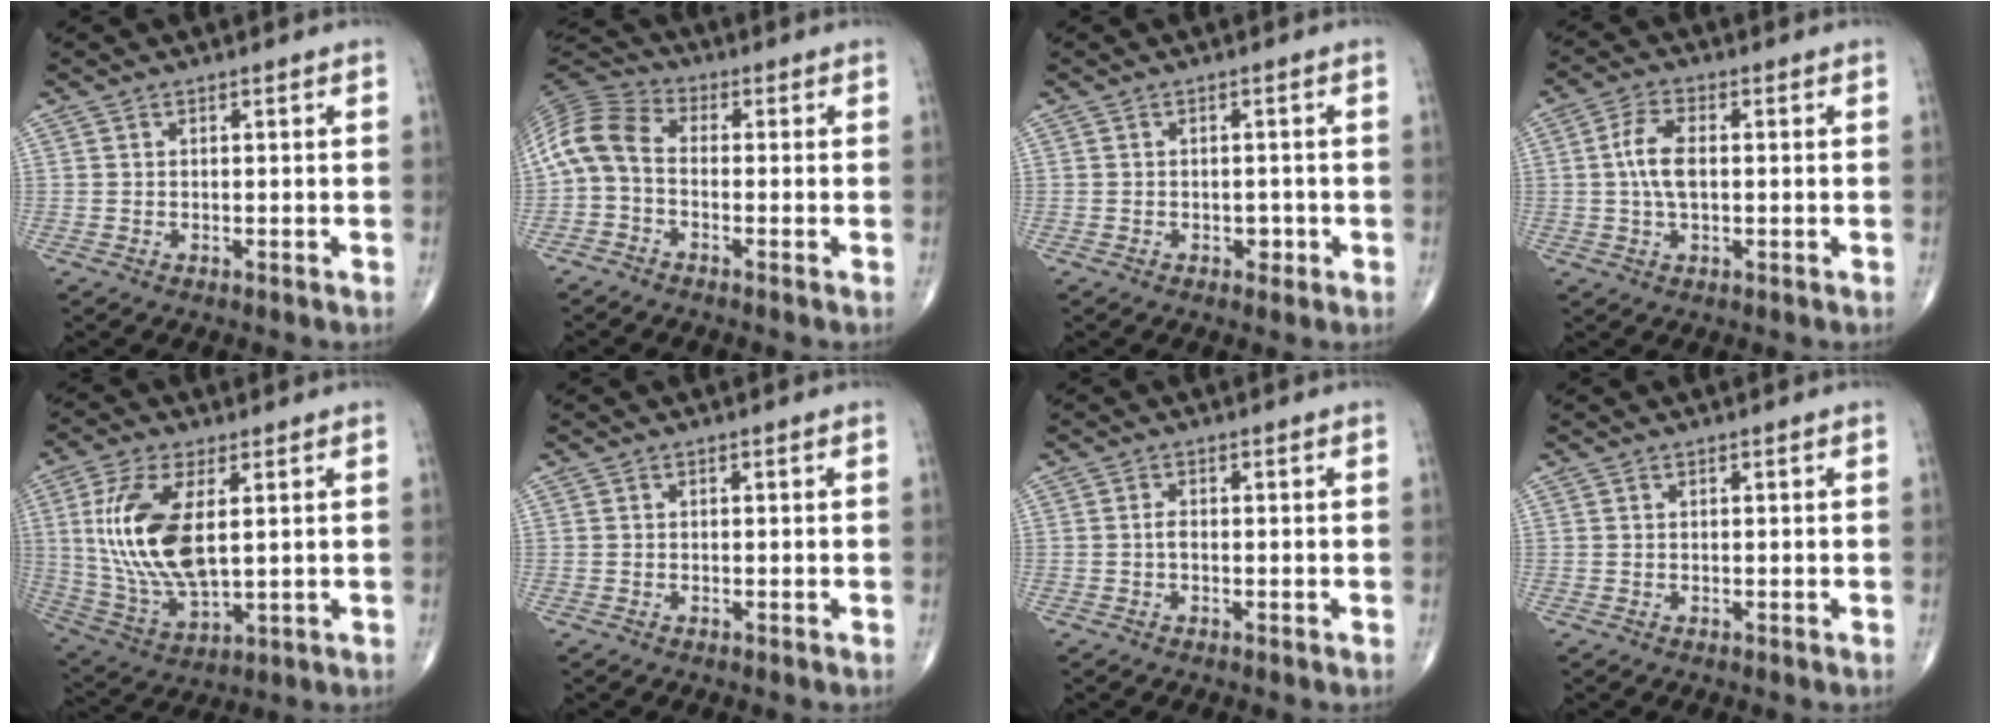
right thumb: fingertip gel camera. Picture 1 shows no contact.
{"total": 8.6, "force": [-1.3, 5.4, 6.6], "torque": [-0.132, 0.026, -0.047]}
{"total": 1.7, "force": [-0.7, 1.2, 1.0], "torque": [-0.004, 0.004, -0.009]}
{"total": 6.2, "force": [0.3, 3.0, 5.4], "torque": [-0.116, 0.009, 0.000]}
{"total": 16.4, "force": [2.9, 7.6, 14.3], "torque": [-0.298, -0.014, 0.068]}
{"total": 0.0}
{"total": 1.1, "force": [-0.3, 0.5, 0.9], "torque": [-0.017, 0.001, -0.007]}
{"total": 0.0}